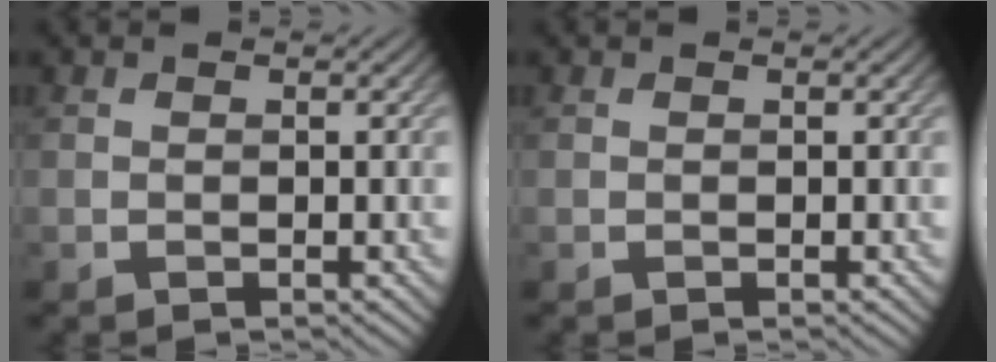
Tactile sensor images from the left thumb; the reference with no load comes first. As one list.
[{"total": 0.0}]